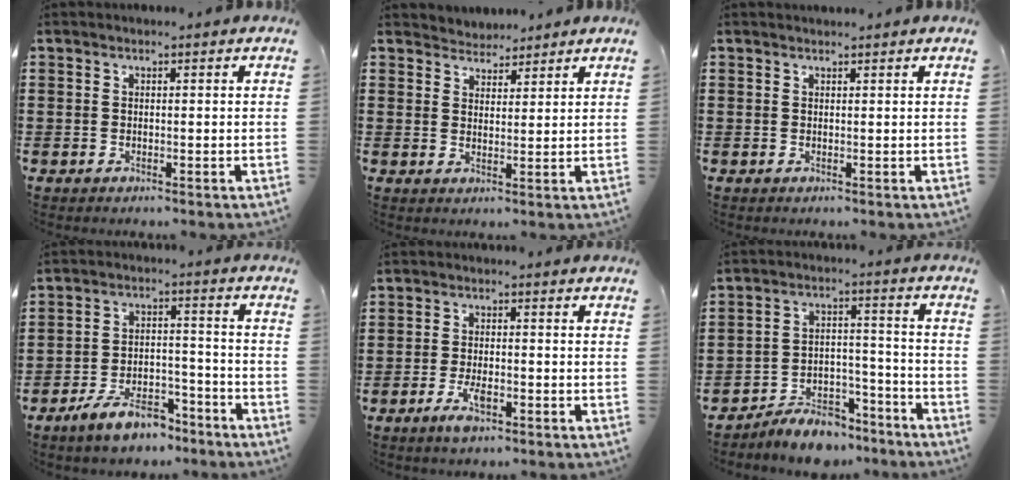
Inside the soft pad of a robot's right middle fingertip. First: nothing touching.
{"total": 3.4, "force": [3.2, 0.8, -0.9], "torque": [0.004, -0.008, 0.061]}
{"total": 0.8, "force": [0.8, 0.0, -0.1], "torque": [0.000, -0.001, 0.015]}
{"total": 7.7, "force": [-6.3, 2.5, 3.6], "torque": [-0.070, 0.013, -0.120]}
{"total": 4.2, "force": [-2.1, 1.4, 3.4], "torque": [-0.076, -0.003, -0.043]}
{"total": 7.8, "force": [-7.3, 2.2, 1.8], "torque": [-0.017, 0.030, -0.137]}